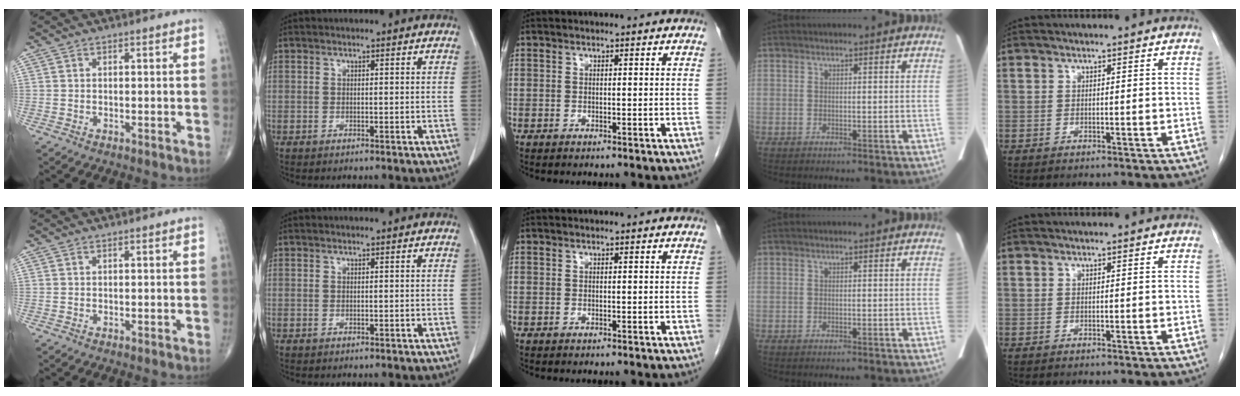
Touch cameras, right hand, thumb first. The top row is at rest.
{}